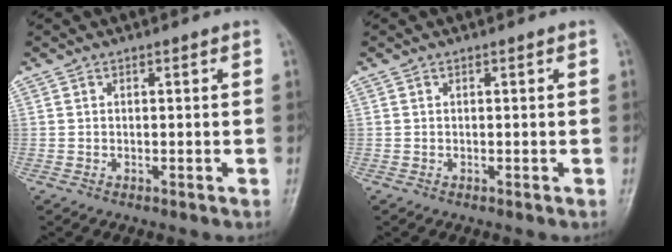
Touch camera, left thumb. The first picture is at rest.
{"total": 0.0}